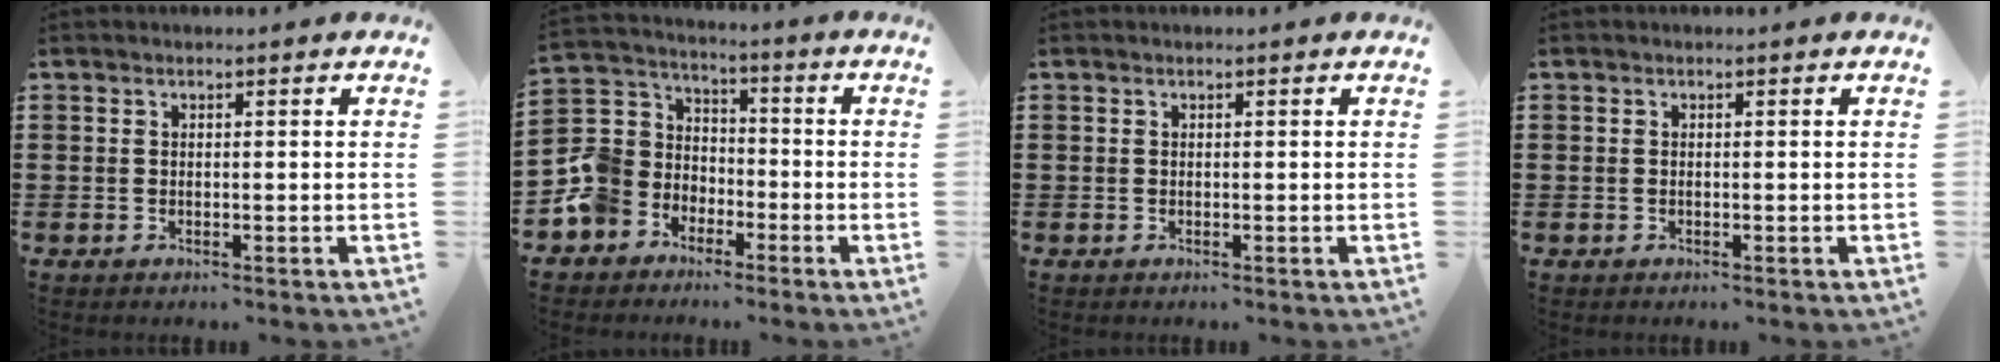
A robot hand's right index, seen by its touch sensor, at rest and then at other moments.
{"total": 7.9, "force": [-3.5, 7.1, 1.0], "torque": [-0.076, 0.006, -0.075]}
{"total": 0.0}
{"total": 0.0}